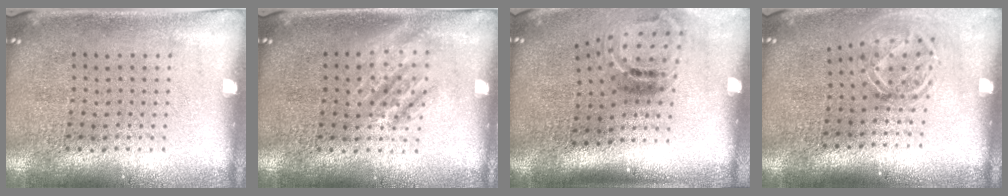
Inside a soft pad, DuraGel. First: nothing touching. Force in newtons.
{"total": 1.1, "press": 1.1, "slide": 0.2}
{"total": 2.0, "press": 1.2, "slide": 1.6}
{"total": 1.7, "press": 1.1, "slide": 1.3}